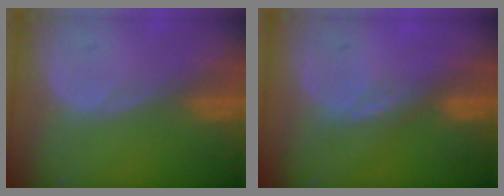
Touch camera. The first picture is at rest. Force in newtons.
{"total": 2.4, "press": 1.9, "slide": 1.4}